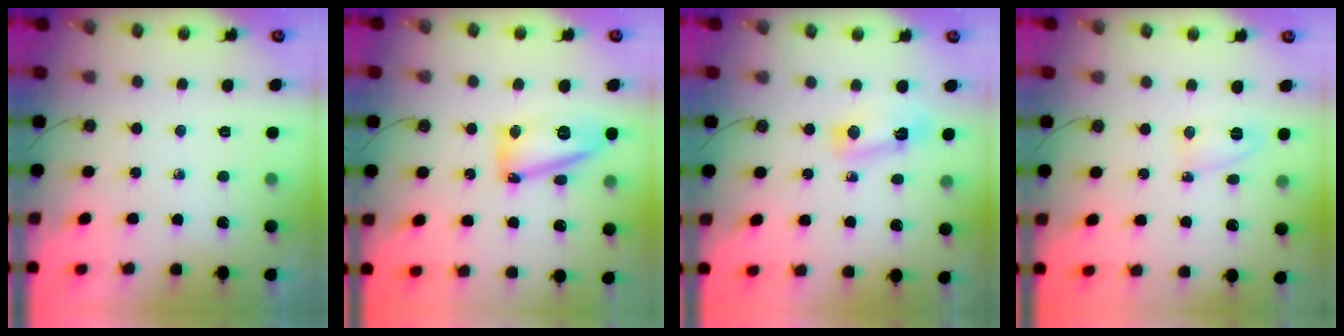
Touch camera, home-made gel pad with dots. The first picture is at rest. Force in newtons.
{"total": 14.3, "press": 14.2, "slide": 1.3}
{"total": 4.7, "press": 4.7, "slide": 0.5}
{"total": 3.7, "press": 3.6, "slide": 0.9}